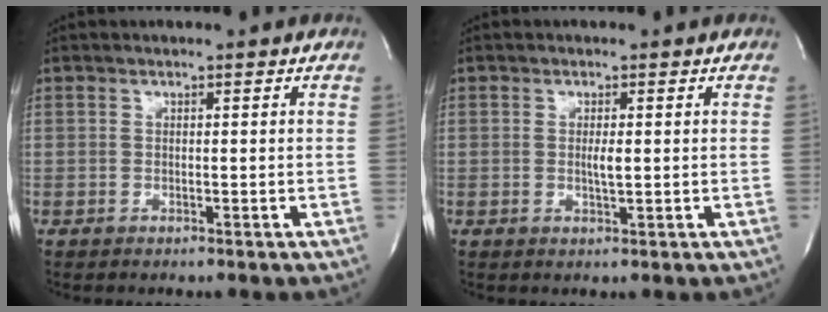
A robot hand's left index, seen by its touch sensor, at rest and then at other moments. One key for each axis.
{"total": 1.7, "fx": 0.0, "fy": 0.3, "fz": 1.7, "tx": -0.035, "ty": -0.001, "tz": 0.001}